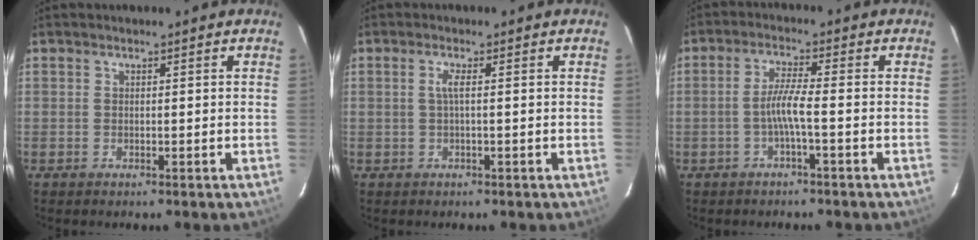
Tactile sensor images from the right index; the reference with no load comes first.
{"total": 1.6, "force": [0.0, -0.2, 1.6], "torque": [-0.031, 0.001, -0.002]}
{"total": 4.0, "force": [-1.6, -0.4, 3.6], "torque": [-0.079, 0.005, -0.030]}